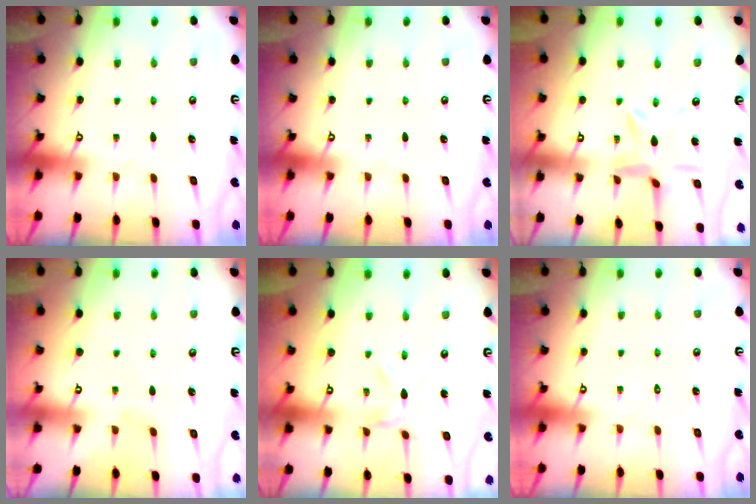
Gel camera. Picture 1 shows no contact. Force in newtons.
{"total": 0.0}
{"total": 10.0, "press": 10.0, "slide": 0.8}
{"total": 1.0, "press": 0.9, "slide": 0.4}
{"total": 0.0}
{"total": 1.6, "press": 1.6, "slide": 0.1}